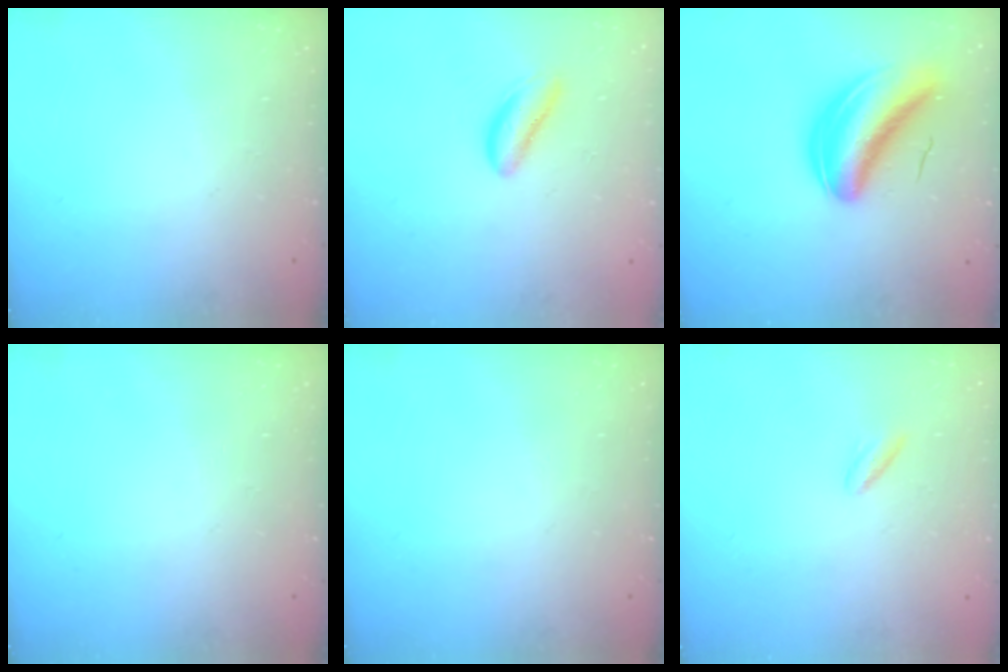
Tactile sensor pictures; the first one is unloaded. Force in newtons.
{"total": 3.0, "press": 3.0, "slide": 0.6}
{"total": 9.3, "press": 8.9, "slide": 2.6}
{"total": 0.0}
{"total": 0.0}
{"total": 2.4, "press": 2.2, "slide": 1.0}